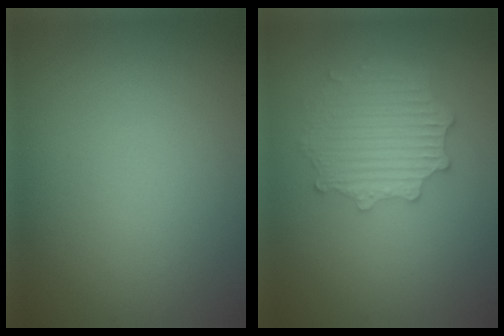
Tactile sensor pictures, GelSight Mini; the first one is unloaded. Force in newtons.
{"total": 4.5, "press": 3.7, "slide": 2.5}